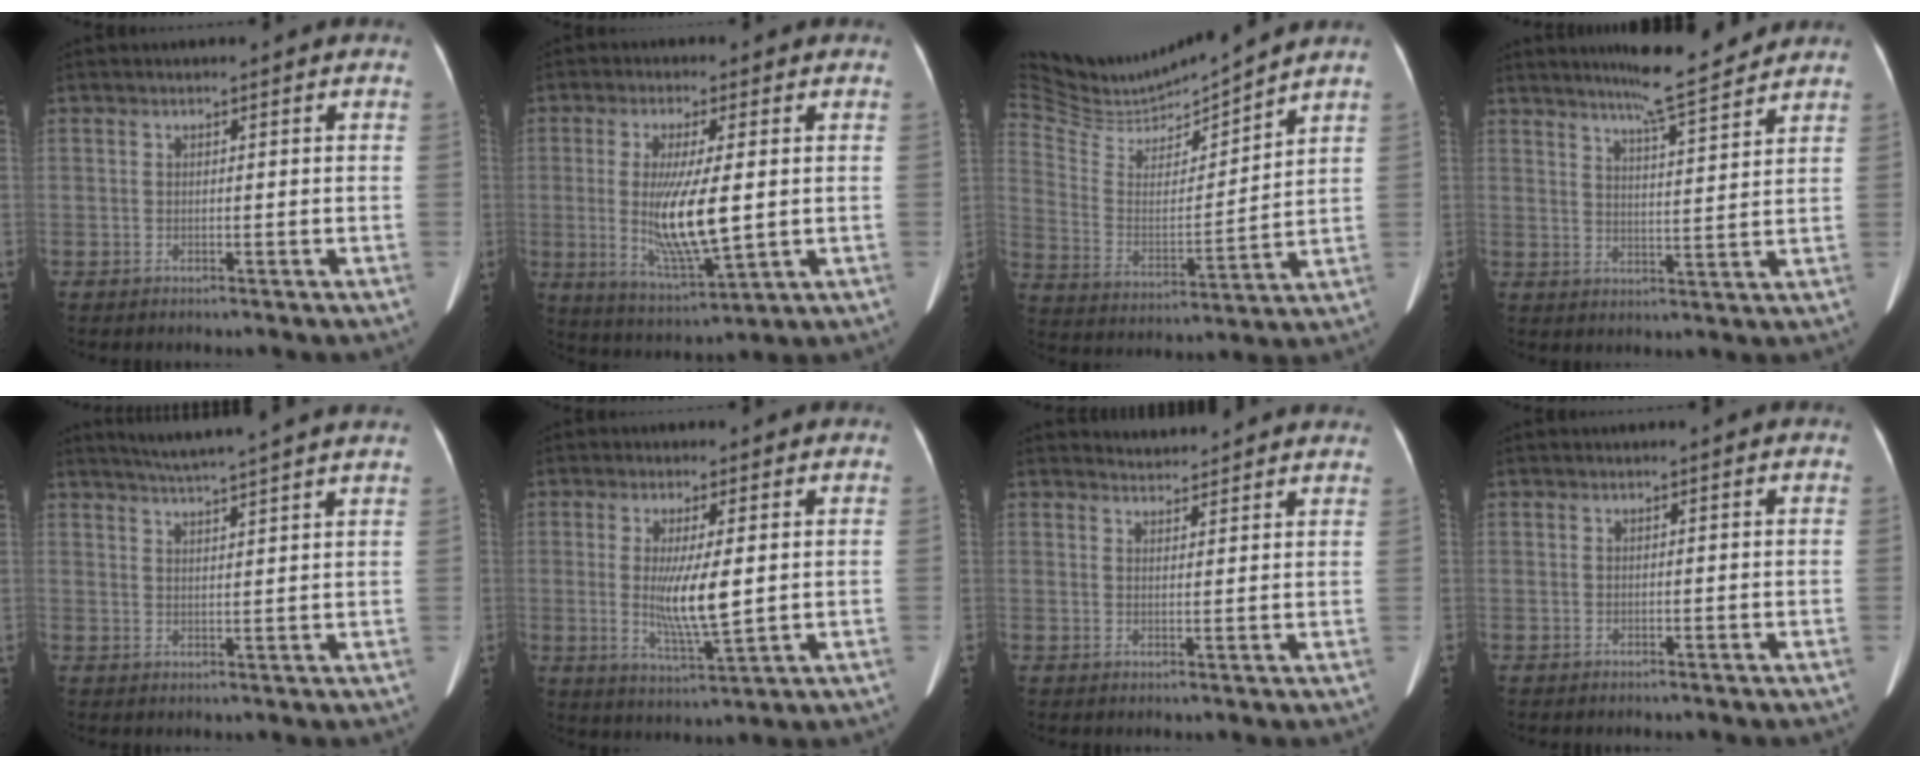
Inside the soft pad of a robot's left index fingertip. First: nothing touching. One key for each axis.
{"total": 10.7, "fx": -1.0, "fy": 1.8, "fz": 10.5, "tx": -0.209, "ty": -0.023, "tz": -0.010}
{"total": 15.0, "fx": 14.6, "fy": -0.2, "fz": 3.6, "tx": -0.092, "ty": -0.011, "tz": 0.276}
{"total": 8.5, "fx": 7.3, "fy": -0.2, "fz": 4.3, "tx": -0.069, "ty": -0.004, "tz": 0.109}
{"total": 12.1, "fx": 10.8, "fy": -1.1, "fz": 5.3, "tx": -0.091, "ty": 0.010, "tz": 0.139}
{"total": 7.6, "fx": -0.6, "fy": 0.9, "fz": 7.5, "tx": -0.148, "ty": -0.023, "tz": -0.003}
{"total": 5.5, "fx": 5.5, "fy": 0.7, "fz": 0.3, "tx": -0.006, "ty": 0.015, "tz": 0.059}
{"total": 0.0}